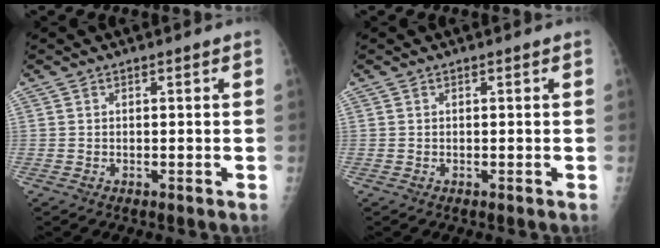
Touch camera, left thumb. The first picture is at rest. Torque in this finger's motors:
{"motor_torque": [0.00, 0.00, -0.04, -0.04, 0.00]}